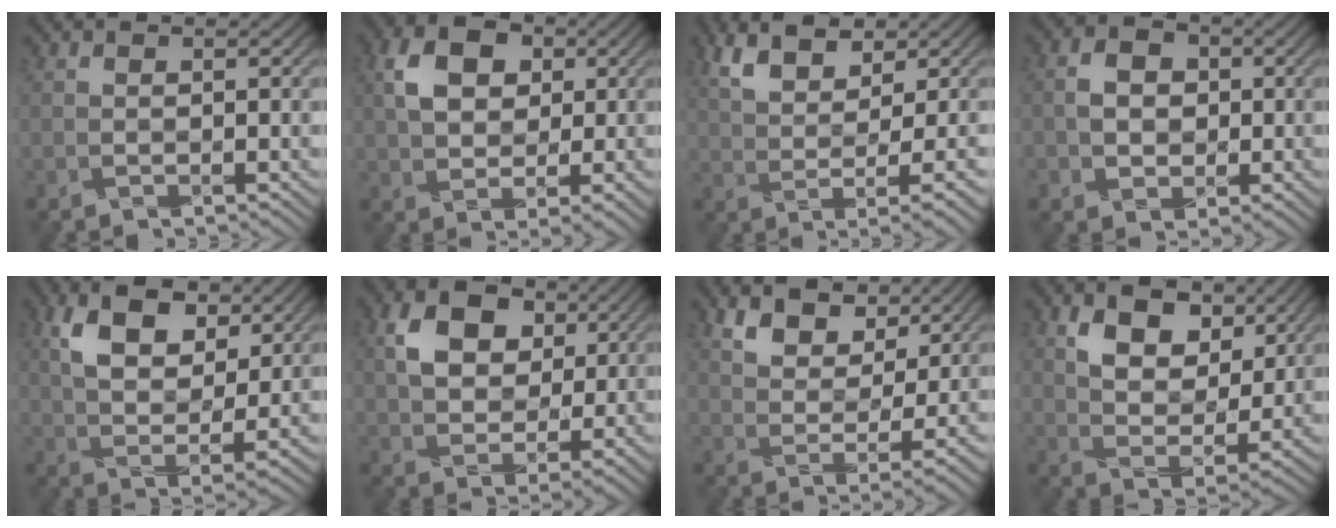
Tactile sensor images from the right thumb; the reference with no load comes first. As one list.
[{"total": 6.9, "force": [1.9, 4.9, 4.4], "torque": [-0.085, 0.009, 0.032]}, {"total": 7.4, "force": [3.8, 2.6, 5.9], "torque": [-0.097, 0.009, 0.070]}, {"total": 3.8, "force": [0.0, 3.3, 1.8], "torque": [-0.038, 0.002, -0.002]}, {"total": 9.6, "force": [4.6, 5.1, 6.8], "torque": [-0.133, 0.004, 0.091]}, {"total": 8.1, "force": [3.1, 5.7, 4.7], "torque": [-0.097, 0.005, 0.054]}, {"total": 6.5, "force": [4.4, 3.0, 3.7], "torque": [-0.074, 0.001, 0.090]}, {"total": 8.6, "force": [4.5, 5.0, 5.4], "torque": [-0.102, -0.005, 0.081]}]